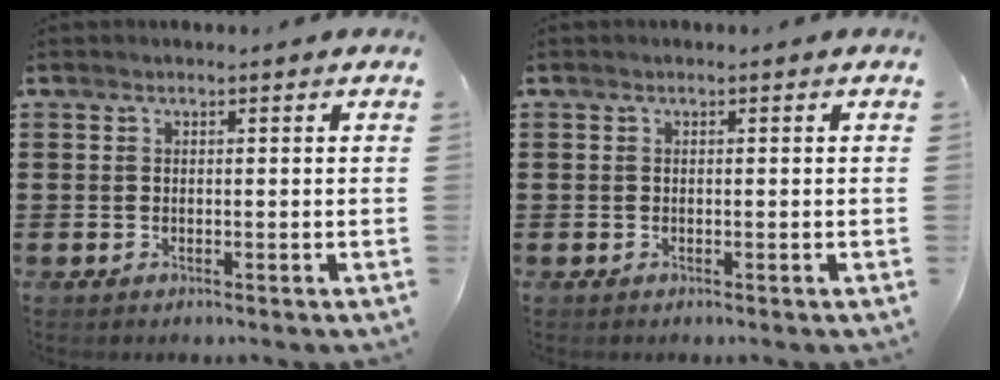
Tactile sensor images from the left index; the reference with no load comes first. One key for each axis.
{"total": 0.0}